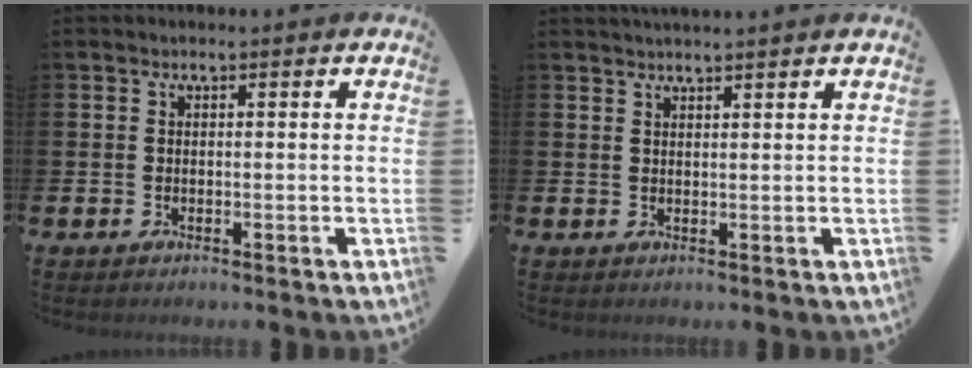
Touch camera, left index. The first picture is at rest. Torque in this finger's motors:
{"motor_torque": [0.69, -1.03, 0.17, 0.03]}